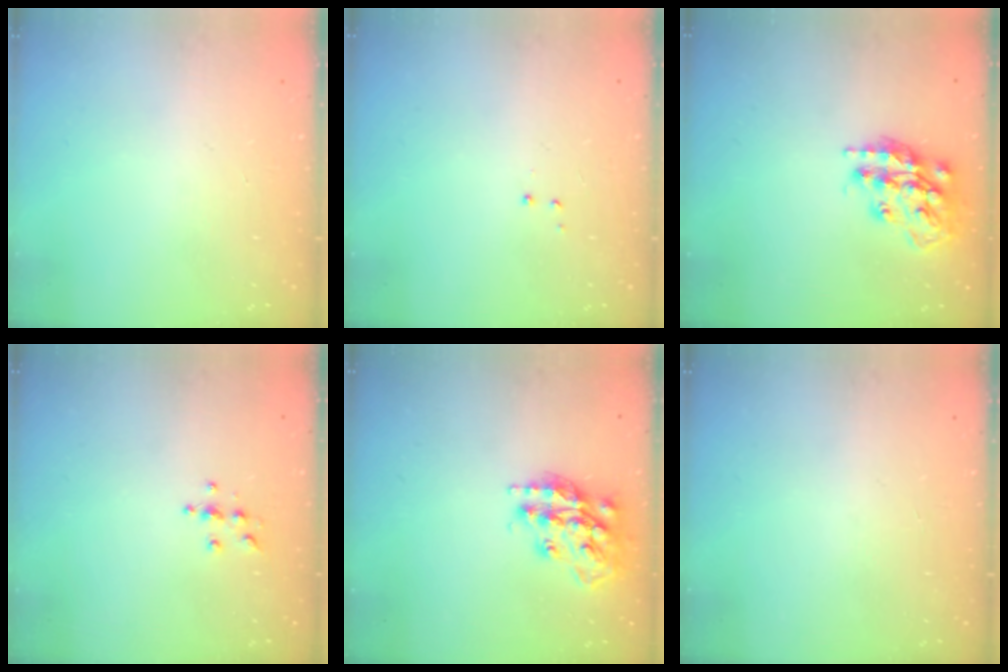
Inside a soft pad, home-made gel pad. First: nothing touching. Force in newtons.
{"total": 2.9, "press": 2.8, "slide": 0.6}
{"total": 16.2, "press": 16.1, "slide": 1.2}
{"total": 4.6, "press": 4.5, "slide": 0.5}
{"total": 15.7, "press": 15.7, "slide": 1.2}
{"total": 0.0}